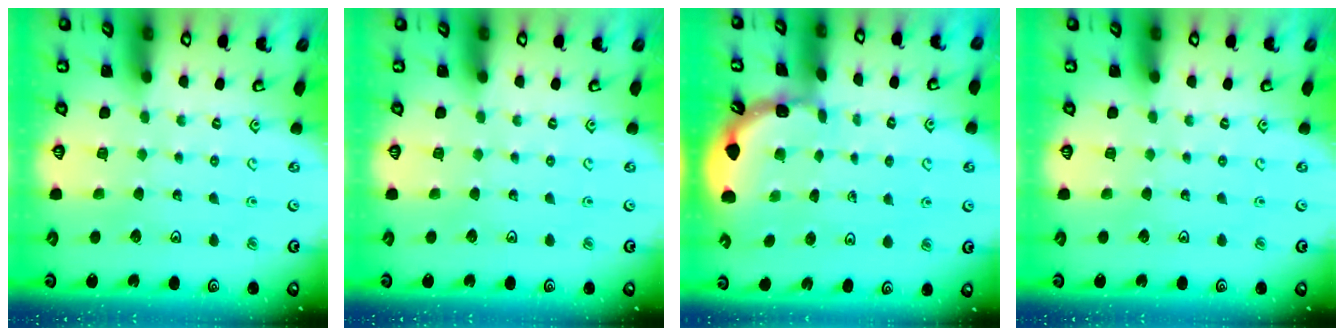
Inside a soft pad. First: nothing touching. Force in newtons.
{"total": 0.0}
{"total": 1.7, "press": 1.7, "slide": 0.1}
{"total": 0.0}